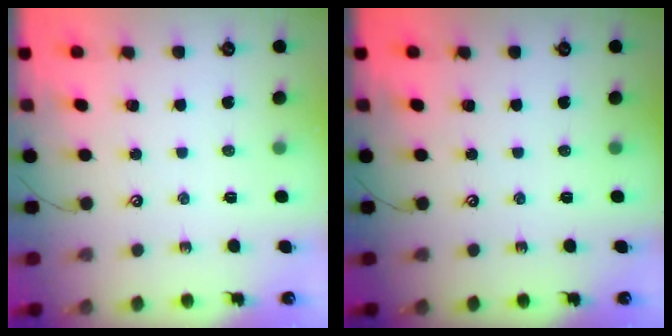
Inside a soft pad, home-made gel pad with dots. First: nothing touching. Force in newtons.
{"total": 0.0}